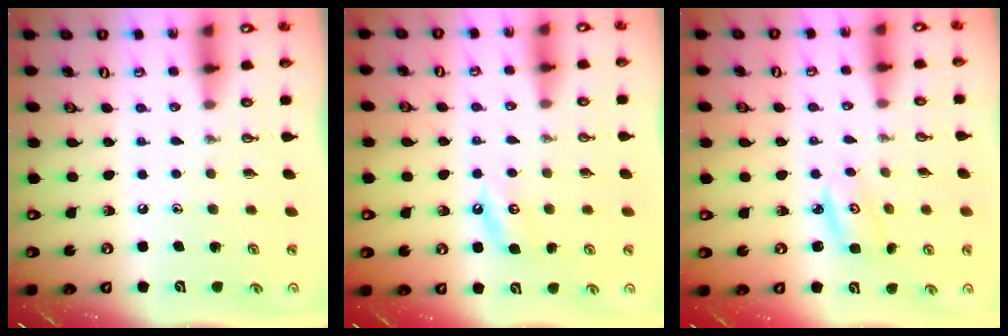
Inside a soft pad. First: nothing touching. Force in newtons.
{"total": 4.1, "press": 4.0, "slide": 0.7}
{"total": 2.8, "press": 2.8, "slide": 0.2}